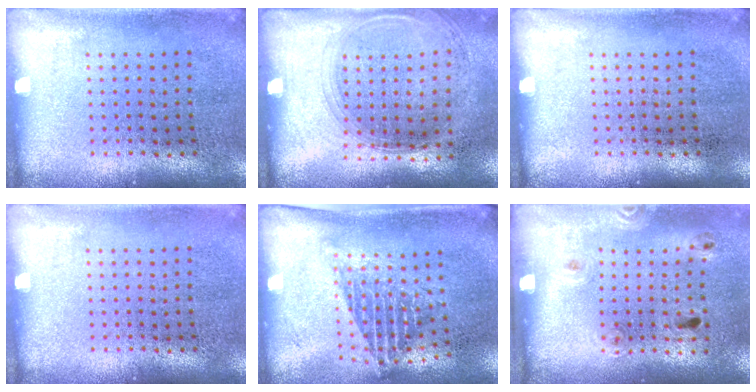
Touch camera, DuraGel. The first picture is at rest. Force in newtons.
{"total": 1.4, "press": 1.2, "slide": 0.6}
{"total": 0.0}
{"total": 0.0}
{"total": 1.3, "press": 1.0, "slide": 0.9}
{"total": 1.5, "press": 0.8, "slide": 1.3}